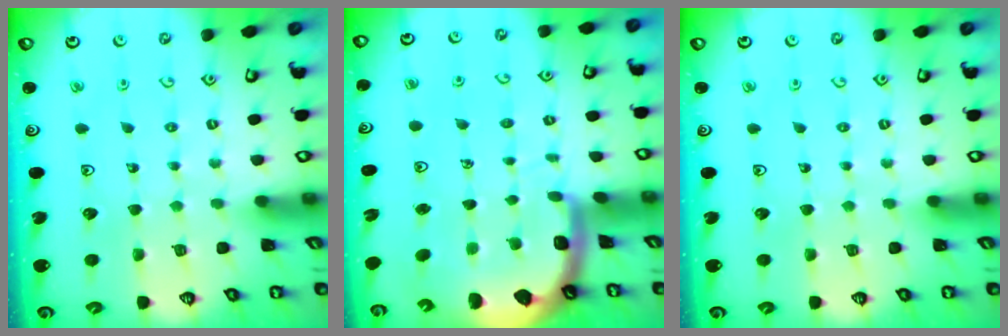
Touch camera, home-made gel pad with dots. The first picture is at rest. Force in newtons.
{"total": 4.6, "press": 4.3, "slide": 1.8}
{"total": 0.0}